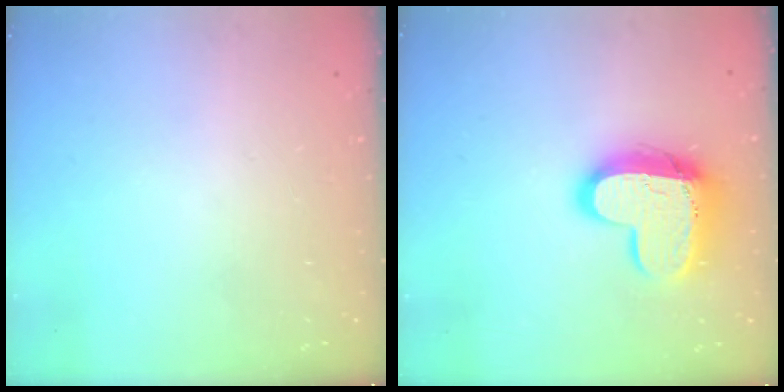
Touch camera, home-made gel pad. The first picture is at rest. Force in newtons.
{"total": 15.1, "press": 15.0, "slide": 1.2}